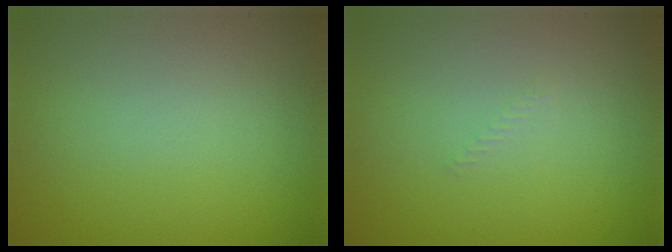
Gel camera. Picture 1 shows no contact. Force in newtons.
{"total": 0.6, "press": 0.6, "slide": 0.1}